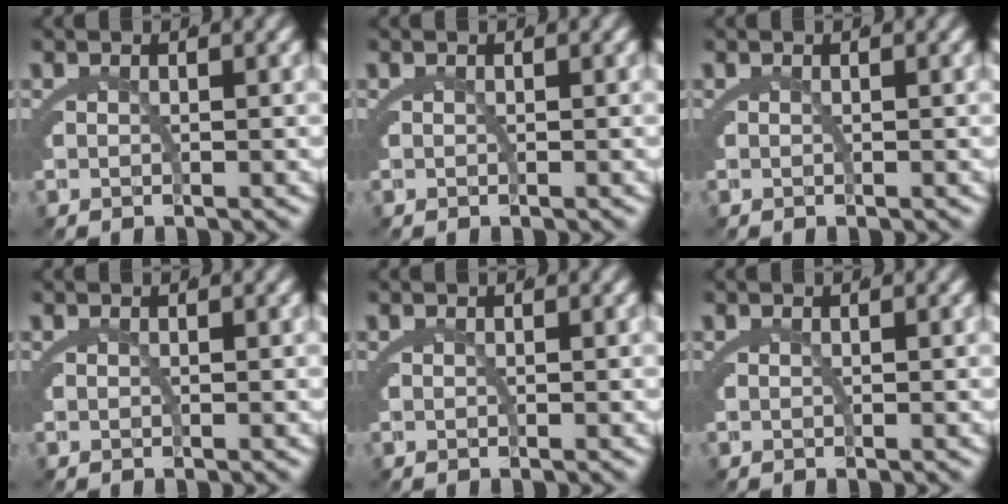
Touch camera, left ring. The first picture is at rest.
{"total": 0.0}
{"total": 0.0}
{"total": 0.0}
{"total": 0.0}
{"total": 0.0}